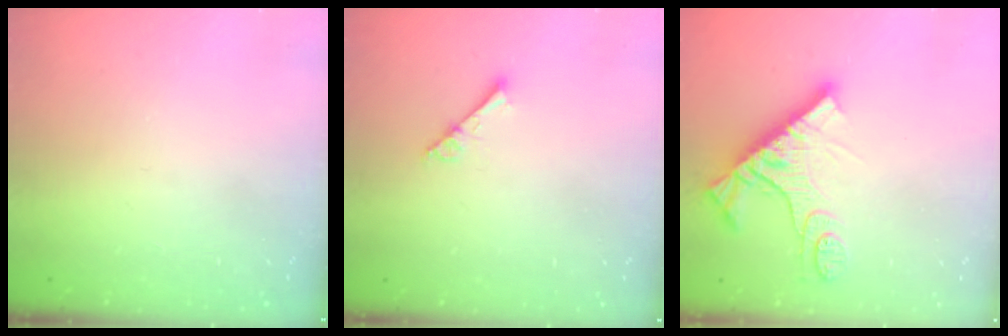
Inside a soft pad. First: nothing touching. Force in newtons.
{"total": 4.1, "press": 4.0, "slide": 0.5}
{"total": 13.6, "press": 13.5, "slide": 1.5}